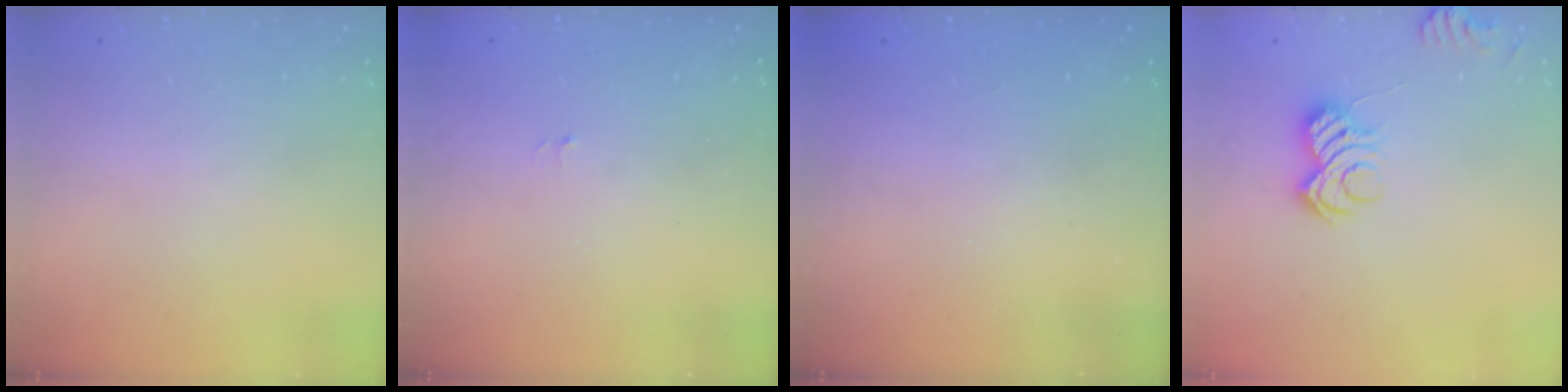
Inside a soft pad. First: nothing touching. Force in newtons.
{"total": 2.8, "press": 2.6, "slide": 0.8}
{"total": 2.4, "press": 2.3, "slide": 0.8}
{"total": 7.9, "press": 7.8, "slide": 1.2}